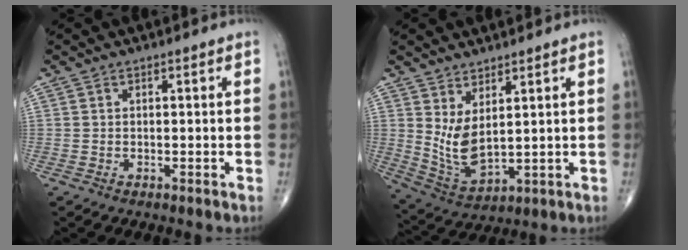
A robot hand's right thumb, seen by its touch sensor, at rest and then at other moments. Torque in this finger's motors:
{"motor_torque": [-0.23, 0.63, 0.72, 0.15, 0.10]}